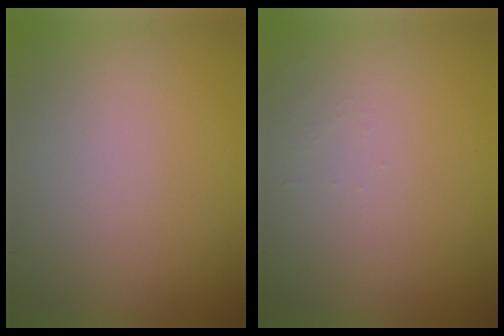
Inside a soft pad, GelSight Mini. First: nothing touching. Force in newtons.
{"total": 0.7, "press": 0.7, "slide": 0.1}